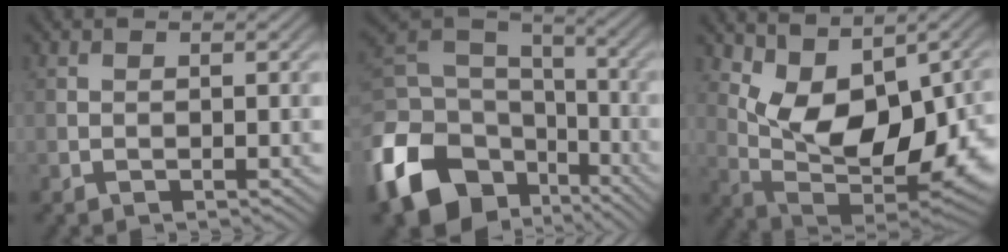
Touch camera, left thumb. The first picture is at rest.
{"total": 17.6, "force": [-7.9, 12.6, 9.5], "torque": [-0.268, -0.041, -0.140]}
{"total": 11.9, "force": [2.7, 5.7, 10.1], "torque": [-0.175, -0.016, 0.060]}